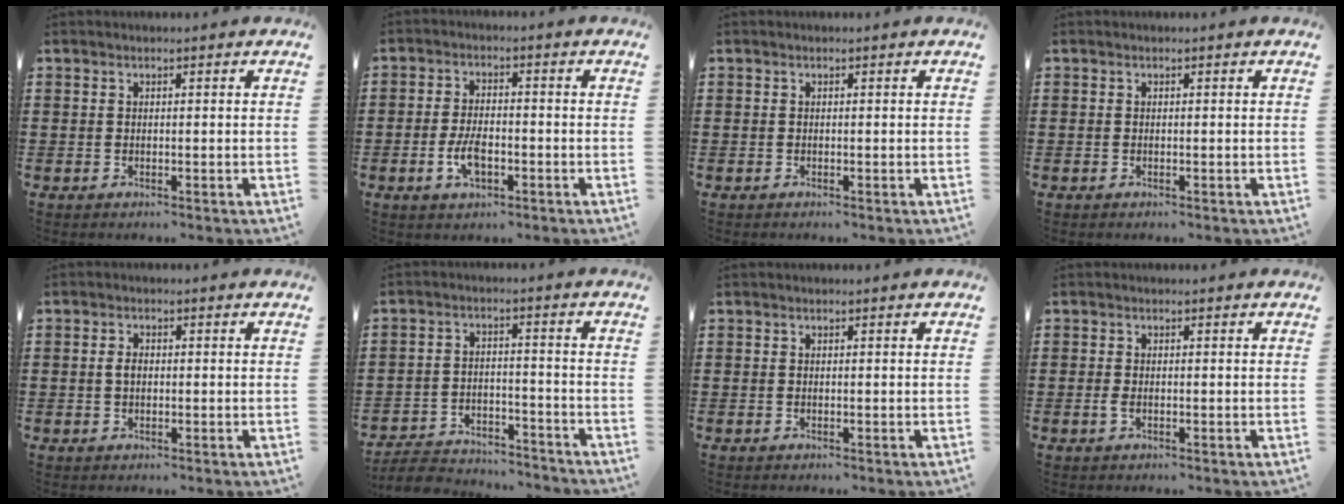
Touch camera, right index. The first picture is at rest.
{"total": 4.7, "force": [-1.6, 2.3, 3.8], "torque": [-0.086, -0.002, -0.033]}
{"total": 0.0}
{"total": 0.0}
{"total": 1.7, "force": [0.0, 0.9, 1.5], "torque": [-0.031, 0.003, -0.001]}
{"total": 5.4, "force": [-5.3, 0.8, 0.8], "torque": [-0.028, 0.004, -0.108]}
{"total": 0.0}
{"total": 1.1, "force": [-0.5, 0.5, 0.9], "torque": [-0.026, -0.005, -0.011]}